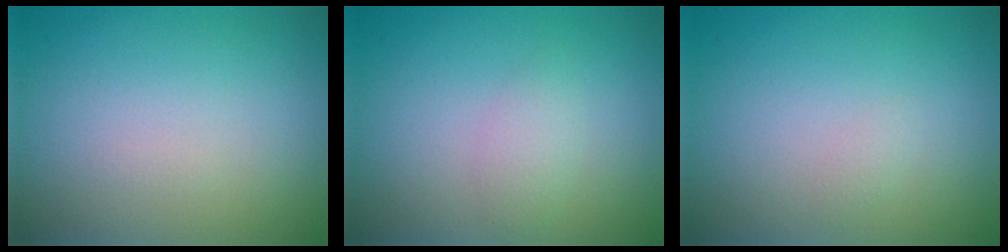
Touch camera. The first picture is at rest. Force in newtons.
{"total": 1.5, "press": 1.5, "slide": 0.0}
{"total": 0.5, "press": 0.5, "slide": 0.0}